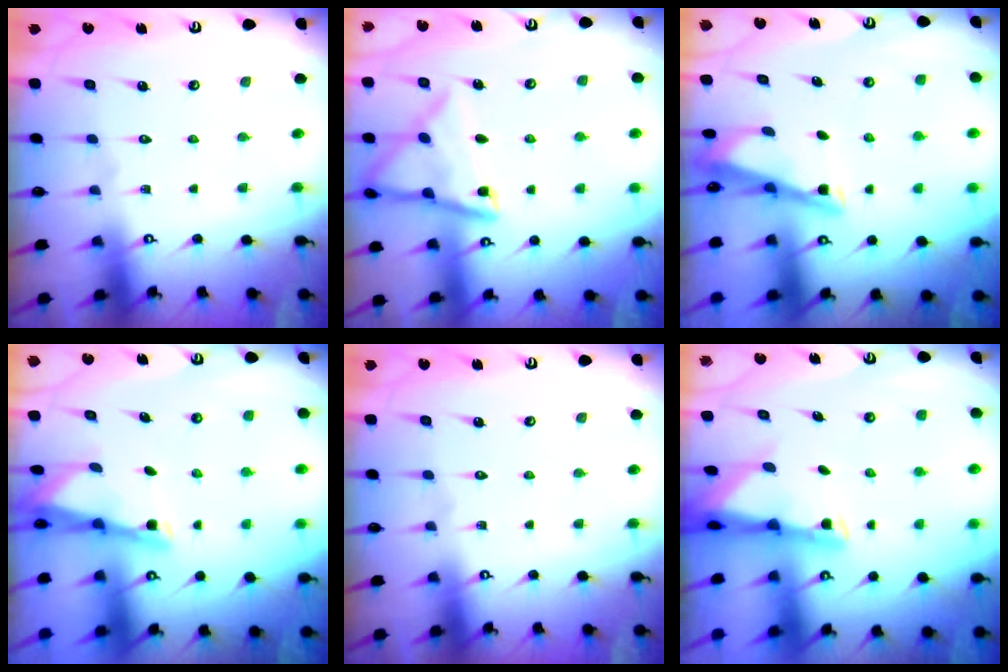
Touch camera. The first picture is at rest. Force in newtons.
{"total": 14.5, "press": 14.5, "slide": 1.4}
{"total": 3.4, "press": 3.4, "slide": 0.4}
{"total": 3.1, "press": 3.0, "slide": 0.3}
{"total": 0.0}
{"total": 2.5, "press": 2.4, "slide": 0.5}